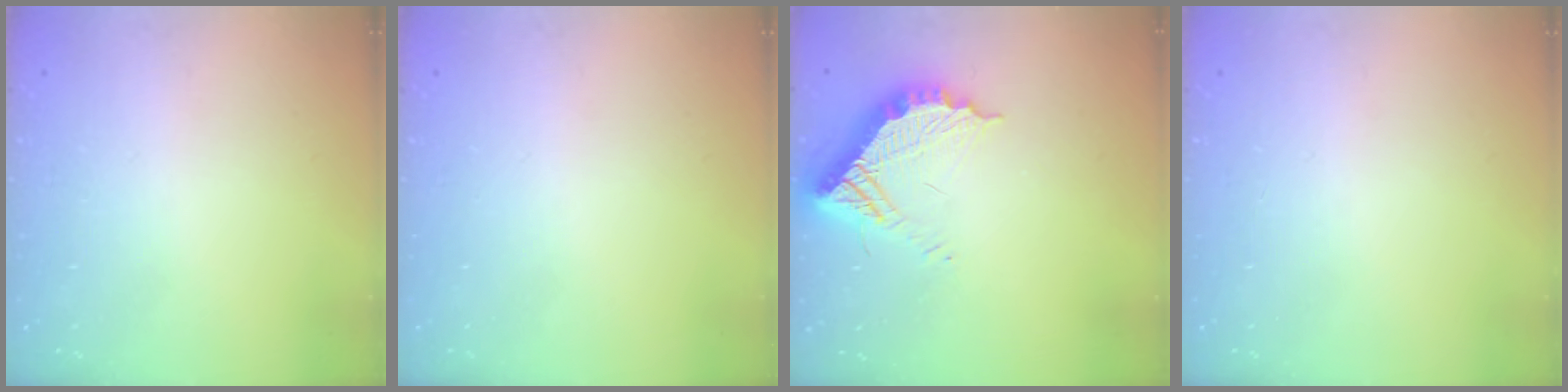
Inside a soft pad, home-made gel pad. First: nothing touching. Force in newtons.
{"total": 0.0}
{"total": 14.5, "press": 14.4, "slide": 1.4}
{"total": 0.0}